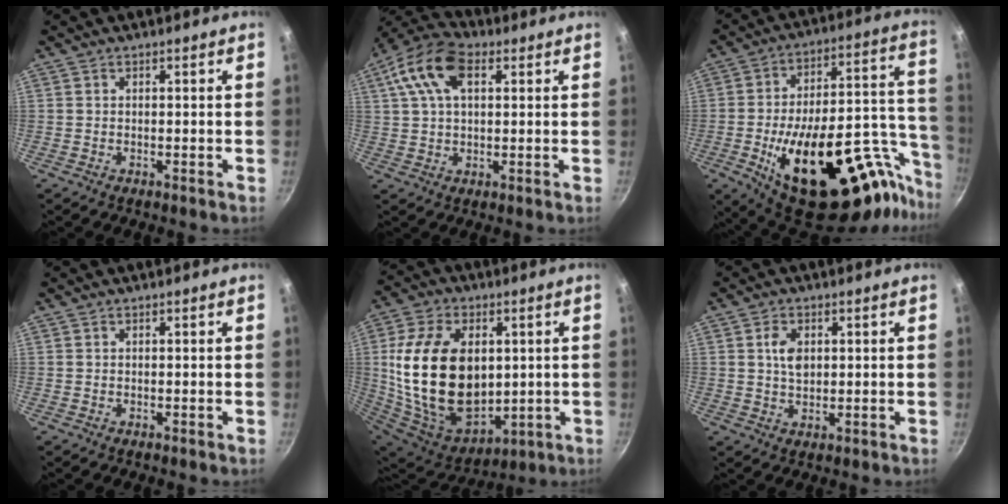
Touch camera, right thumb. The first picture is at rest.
{"total": 12.5, "force": [4.2, 7.1, 9.4], "torque": [-0.178, 0.017, 0.060]}
{"total": 35.1, "force": [-15.8, 15.2, 27.4], "torque": [-0.325, 0.074, -0.221]}
{"total": 0.0}
{"total": 25.9, "force": [2.4, 16.7, 19.7], "torque": [-0.345, -0.012, 0.064]}
{"total": 4.6, "force": [1.1, 3.0, 3.3], "torque": [-0.050, -0.004, 0.019]}